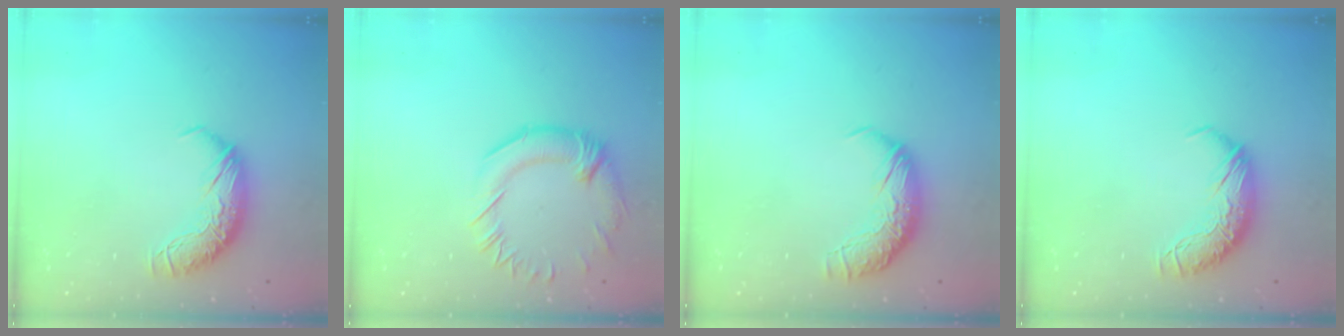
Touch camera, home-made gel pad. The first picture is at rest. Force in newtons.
{"total": 1.3, "press": 0.6, "slide": 1.1}
{"total": 2.4, "press": 1.1, "slide": 2.1}
{"total": 0.0}